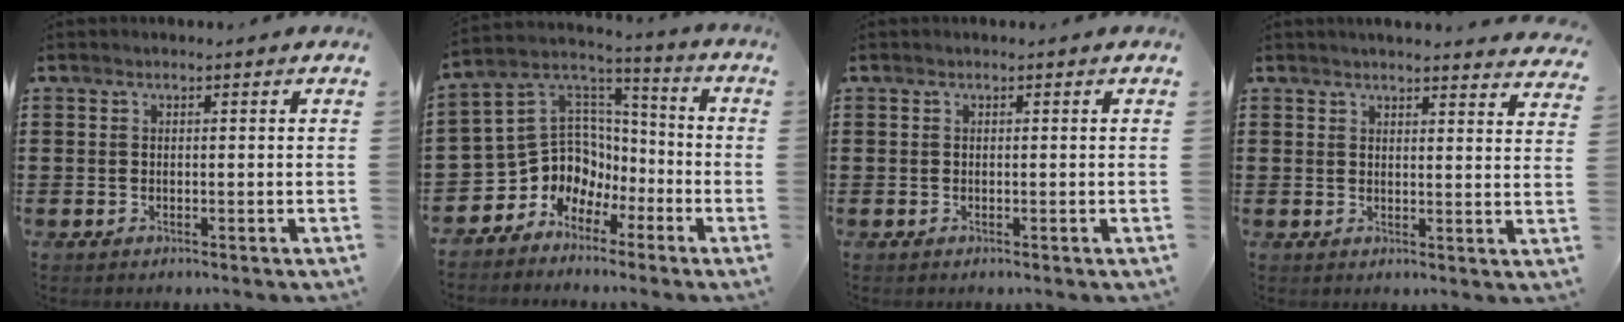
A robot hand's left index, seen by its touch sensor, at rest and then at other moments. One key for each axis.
{"total": 8.2, "fx": -2.9, "fy": 7.6, "fz": 1.0, "tx": -0.058, "ty": -0.018, "tz": -0.054}
{"total": 0.0}
{"total": 3.0, "fx": 3.0, "fy": 0.0, "fz": 0.0, "tx": -0.010, "ty": -0.012, "tz": 0.057}